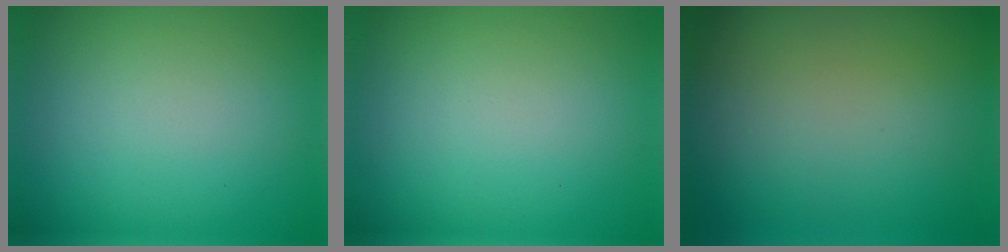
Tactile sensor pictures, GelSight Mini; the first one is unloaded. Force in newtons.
{"total": 0.0}
{"total": 0.0}